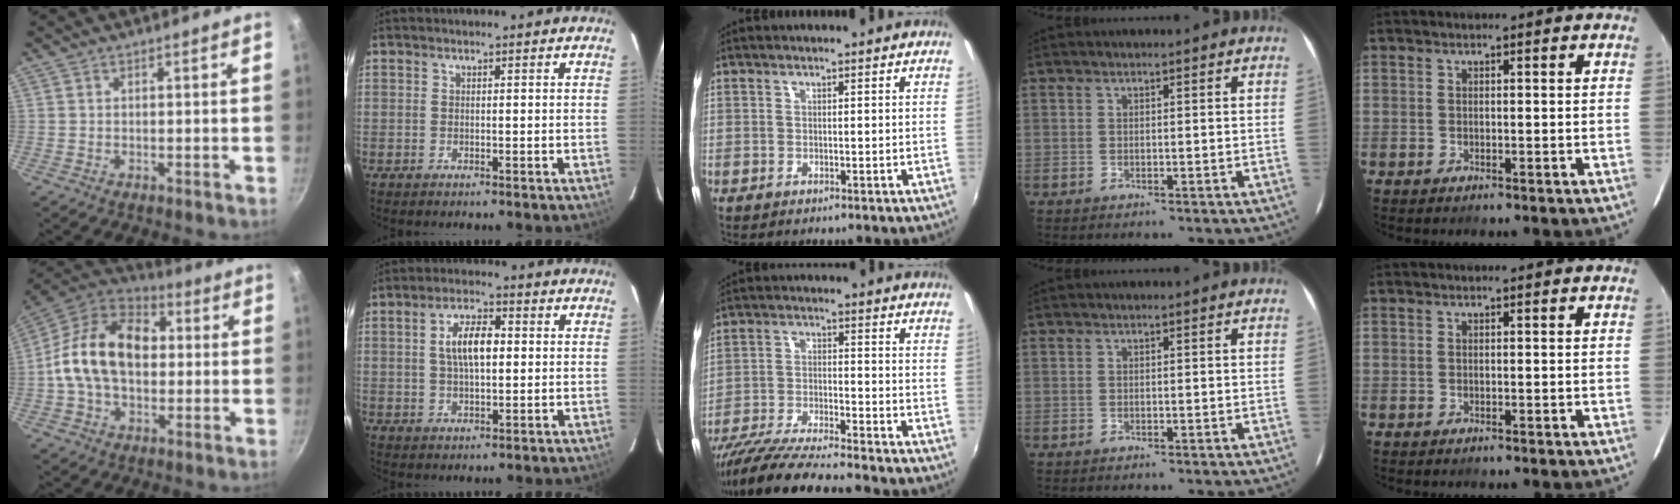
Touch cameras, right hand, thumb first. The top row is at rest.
{"thumb": {"total": 19.0, "force": [0.8, 13.0, 13.8], "torque": [-0.211, 0.034, -0.004]}, "index": {"total": 7.4, "force": [1.1, 3.2, 6.6], "torque": [-0.122, 0.013, 0.022]}, "middle": {"total": 14.5, "force": [-12.9, 0.4, 6.7], "torque": [-0.146, -0.032, -0.230]}}